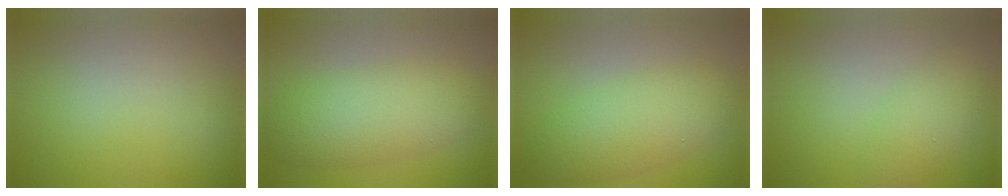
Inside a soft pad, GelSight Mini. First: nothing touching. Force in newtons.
{"total": 6.0, "press": 6.0, "slide": 0.2}
{"total": 5.4, "press": 5.4, "slide": 0.1}
{"total": 3.0, "press": 3.0, "slide": 0.2}